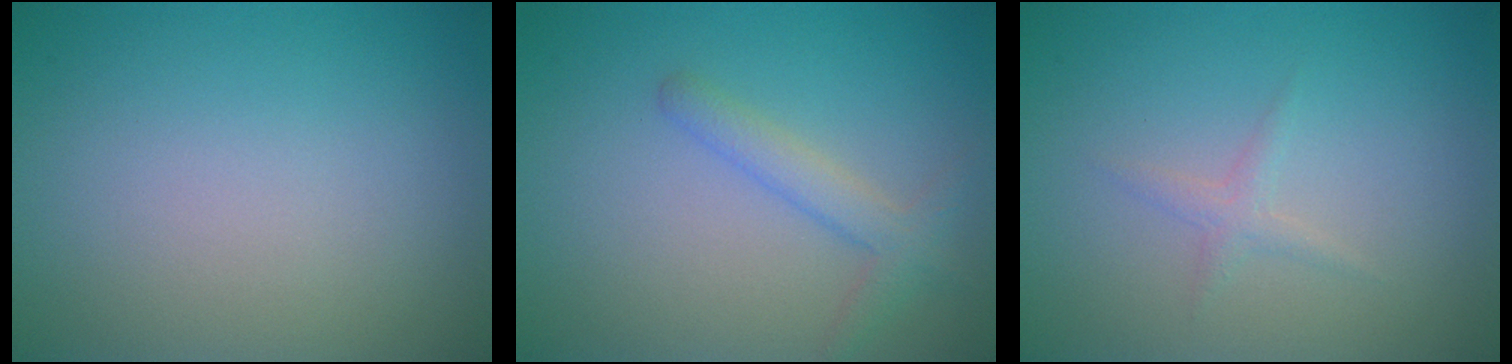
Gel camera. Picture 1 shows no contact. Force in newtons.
{"total": 2.2, "press": 2.2, "slide": 0.1}
{"total": 1.0, "press": 1.0, "slide": 0.1}